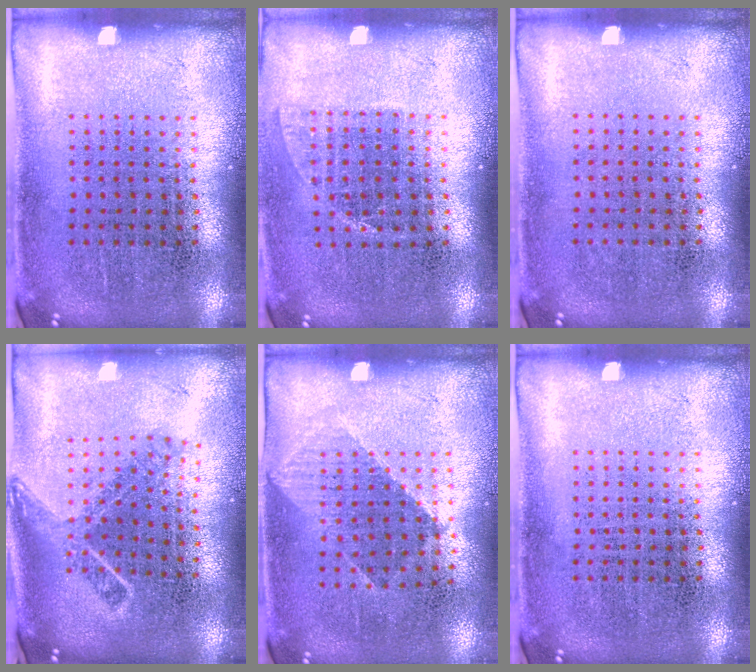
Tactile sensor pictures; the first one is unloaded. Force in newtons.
{"total": 1.0, "press": 0.8, "slide": 0.6}
{"total": 0.0}
{"total": 1.5, "press": 1.2, "slide": 1.0}
{"total": 1.0, "press": 0.8, "slide": 0.5}
{"total": 0.0}